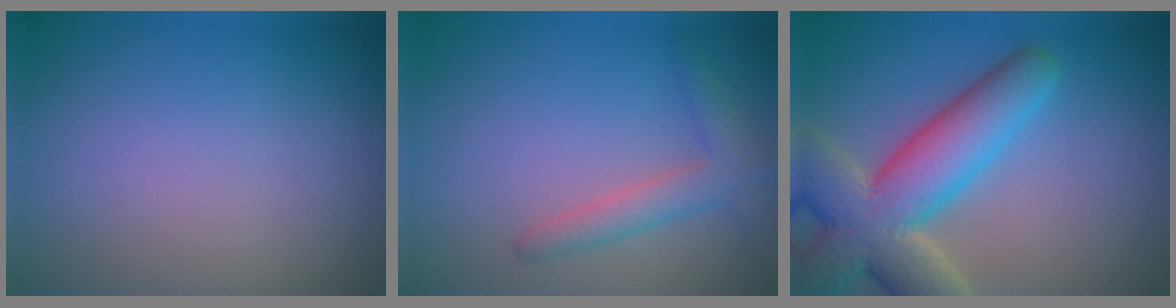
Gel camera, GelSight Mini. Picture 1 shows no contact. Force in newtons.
{"total": 2.6, "press": 2.5, "slide": 0.1}
{"total": 9.9, "press": 9.9, "slide": 0.8}